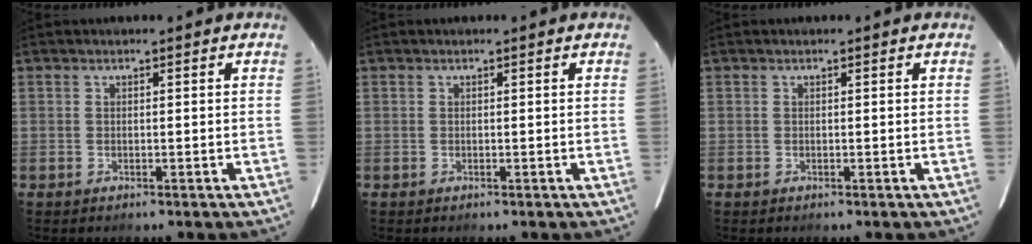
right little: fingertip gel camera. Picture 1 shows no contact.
{"total": 0.0}
{"total": 0.0}